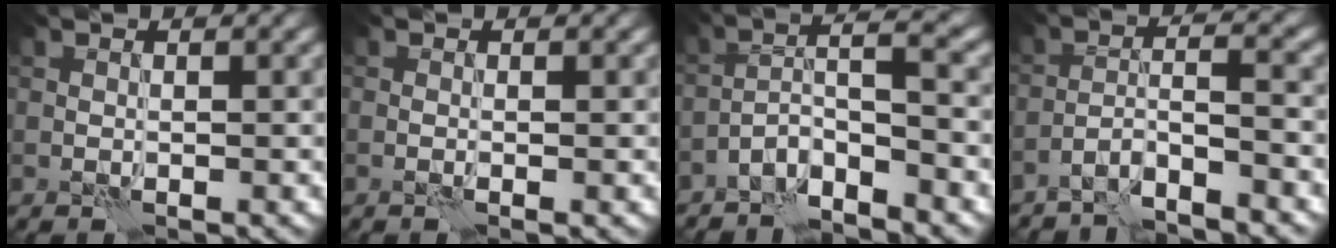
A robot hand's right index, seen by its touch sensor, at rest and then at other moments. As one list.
[{"total": 0.8, "force": [-0.2, 0.1, 0.8], "torque": [-0.012, -0.004, -0.005]}, {"total": 4.5, "force": [-3.2, 0.9, 3.0], "torque": [-0.049, 0.012, -0.066]}, {"total": 4.1, "force": [-3.3, 0.4, 2.4], "torque": [-0.040, 0.009, -0.067]}]